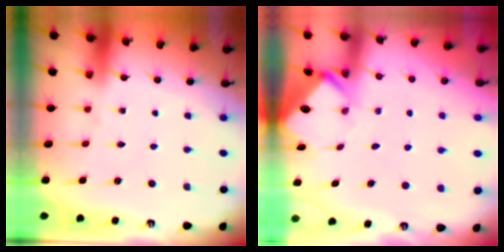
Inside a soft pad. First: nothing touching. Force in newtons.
{"total": 2.6, "press": 2.6, "slide": 0.1}